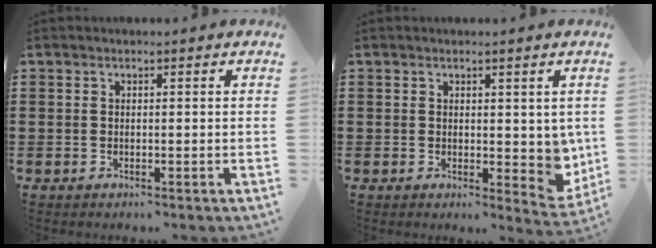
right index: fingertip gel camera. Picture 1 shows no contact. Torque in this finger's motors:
{"motor_torque": [-0.12, 0.05, 0.35, 0.05]}